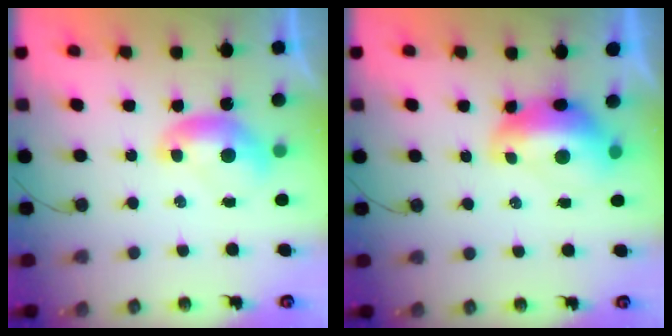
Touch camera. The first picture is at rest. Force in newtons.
{"total": 2.9, "press": 2.9, "slide": 0.7}